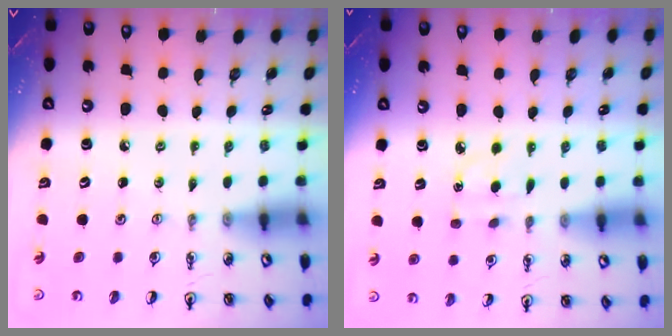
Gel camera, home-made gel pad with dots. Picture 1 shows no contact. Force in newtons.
{"total": 3.9, "press": 3.9, "slide": 0.6}